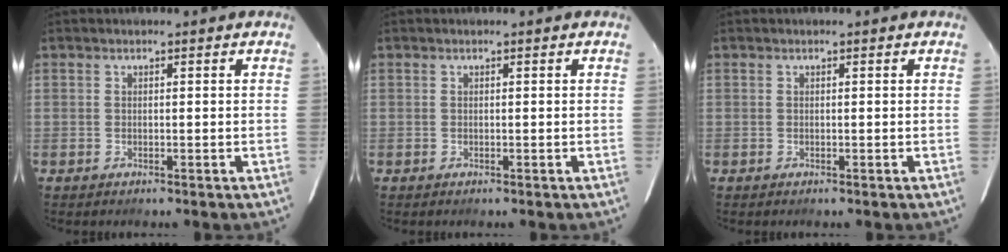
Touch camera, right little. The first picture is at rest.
{"total": 0.0}
{"total": 0.0}